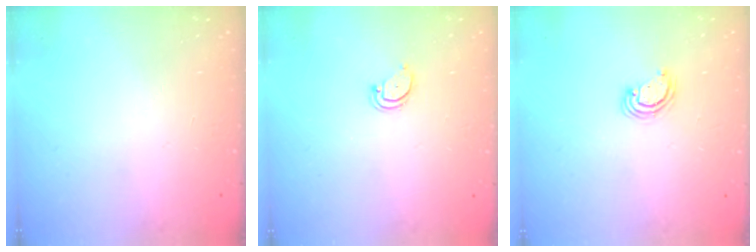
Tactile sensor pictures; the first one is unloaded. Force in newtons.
{"total": 3.0, "press": 3.0, "slide": 0.3}
{"total": 2.8, "press": 2.8, "slide": 0.3}